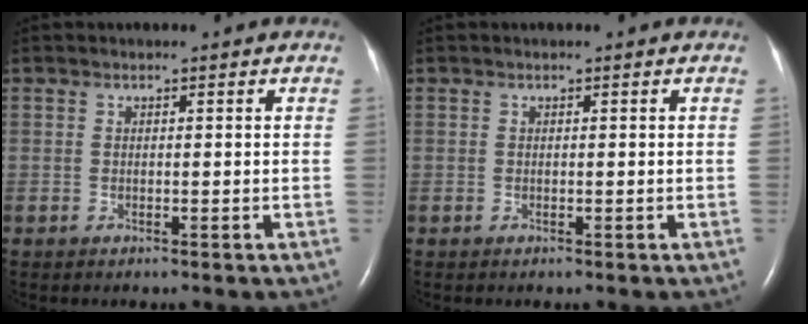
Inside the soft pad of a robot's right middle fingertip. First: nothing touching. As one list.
[{"total": 0.0}]